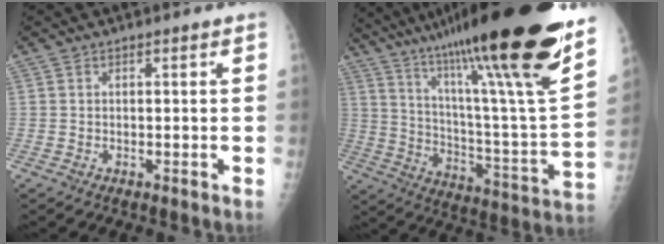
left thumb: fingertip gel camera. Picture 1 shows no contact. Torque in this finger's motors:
{"motor_torque": [1.77, -0.25, 1.78, -0.99, 0.67]}